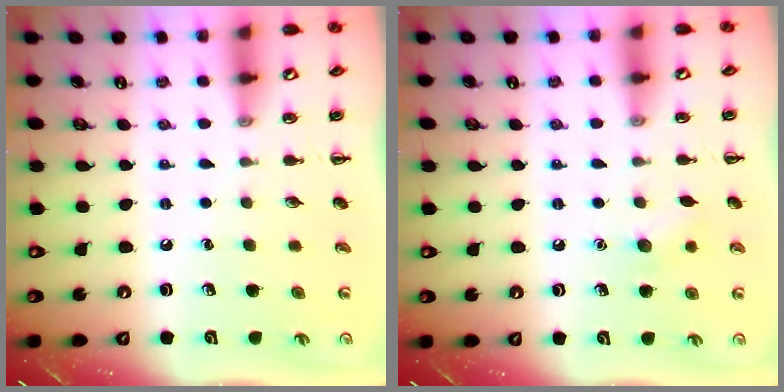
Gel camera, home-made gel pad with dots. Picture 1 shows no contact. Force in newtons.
{"total": 5.7, "press": 5.6, "slide": 1.3}